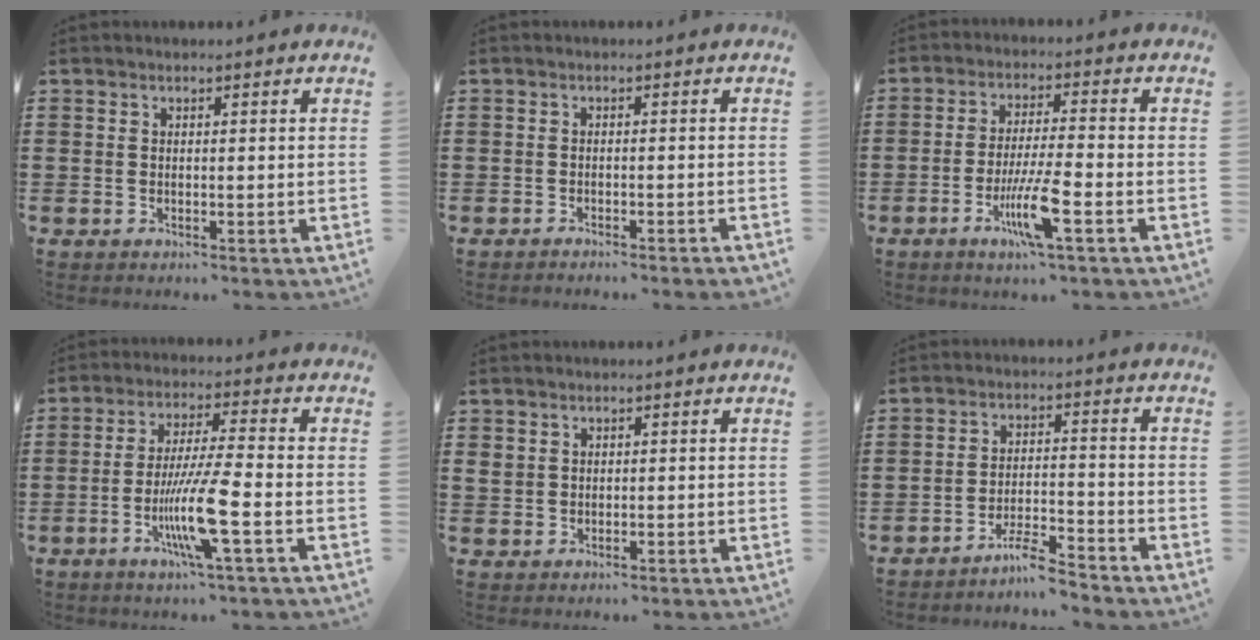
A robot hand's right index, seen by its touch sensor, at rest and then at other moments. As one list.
[{"total": 1.3, "force": [-1.3, -0.1, 0.3], "torque": [-0.006, 0.002, -0.025]}, {"total": 8.4, "force": [-3.6, 0.8, 7.5], "torque": [-0.147, -0.012, -0.068]}, {"total": 10.3, "force": [-3.6, 0.6, 9.7], "torque": [-0.192, -0.018, -0.071]}, {"total": 1.3, "force": [0.7, 1.0, 0.3], "torque": [-0.010, 0.006, 0.013]}, {"total": 4.7, "force": [-4.3, 0.2, 1.7], "torque": [-0.039, -0.001, -0.085]}]